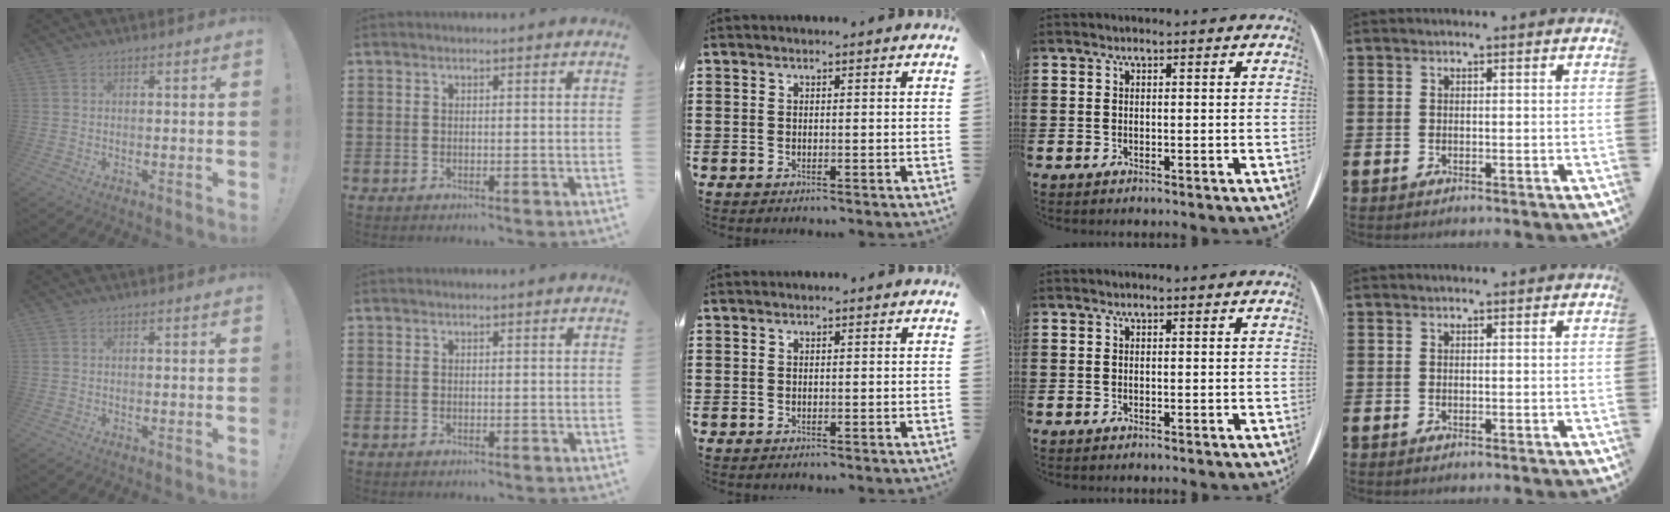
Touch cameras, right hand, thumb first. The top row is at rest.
{}